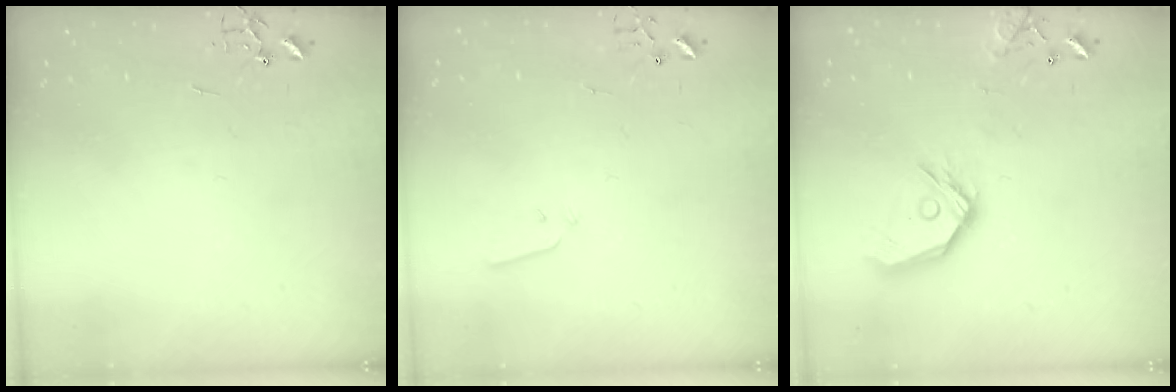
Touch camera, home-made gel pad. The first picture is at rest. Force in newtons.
{"total": 3.2, "press": 3.1, "slide": 0.8}
{"total": 14.2, "press": 14.1, "slide": 2.1}